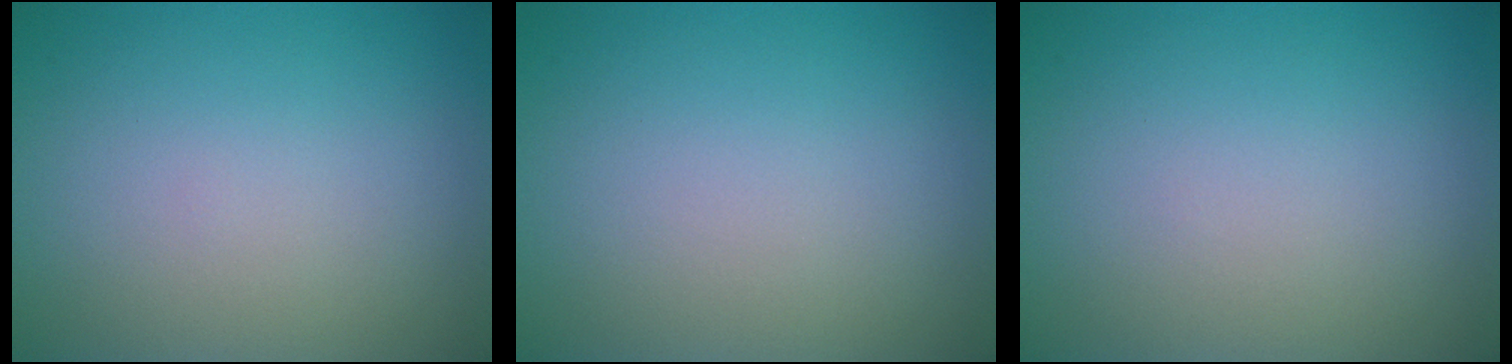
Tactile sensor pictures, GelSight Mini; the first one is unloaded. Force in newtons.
{"total": 0.0}
{"total": 0.0}